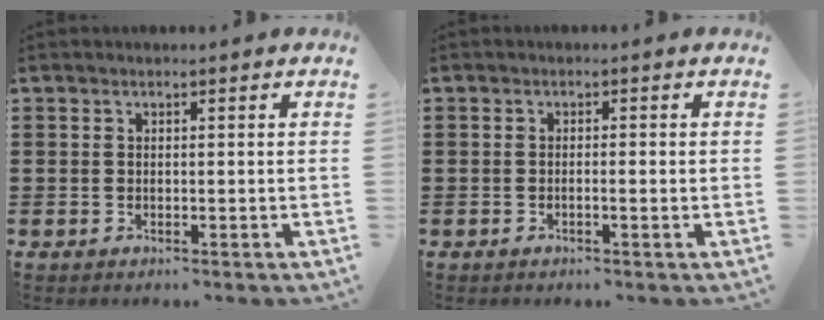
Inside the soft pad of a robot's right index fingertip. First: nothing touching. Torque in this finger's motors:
{"motor_torque": [-0.43, 0.52, 0.00, -0.01]}